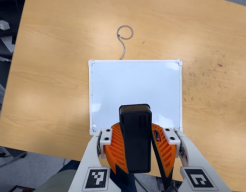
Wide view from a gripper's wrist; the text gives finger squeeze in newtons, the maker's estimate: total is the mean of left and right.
{"total": 11.0, "left": 10.5, "right": 11.4}